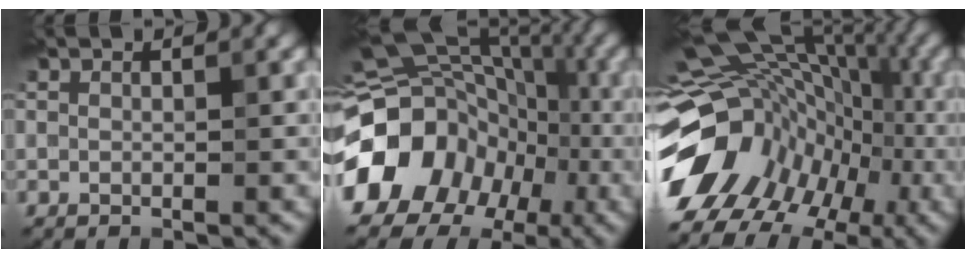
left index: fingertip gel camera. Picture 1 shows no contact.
{"total": 14.7, "force": [-5.0, 12.2, 6.6], "torque": [-0.143, -0.004, -0.099]}
{"total": 16.0, "force": [-3.7, 12.6, 9.1], "torque": [-0.179, 0.010, -0.036]}